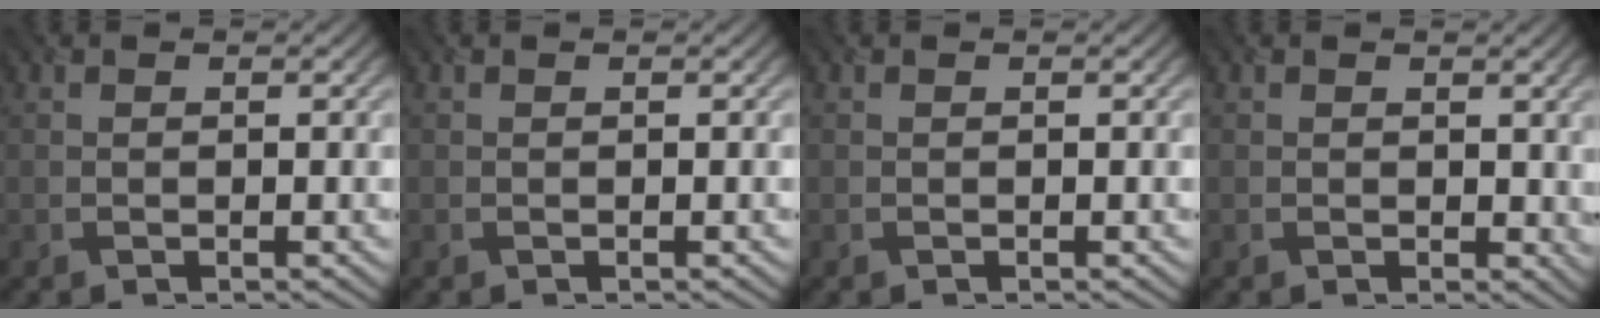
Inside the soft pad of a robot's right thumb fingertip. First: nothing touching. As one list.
[{"total": 0.0}, {"total": 0.0}, {"total": 1.4, "force": [0.4, 1.1, 0.8], "torque": [-0.013, -0.007, 0.007]}]